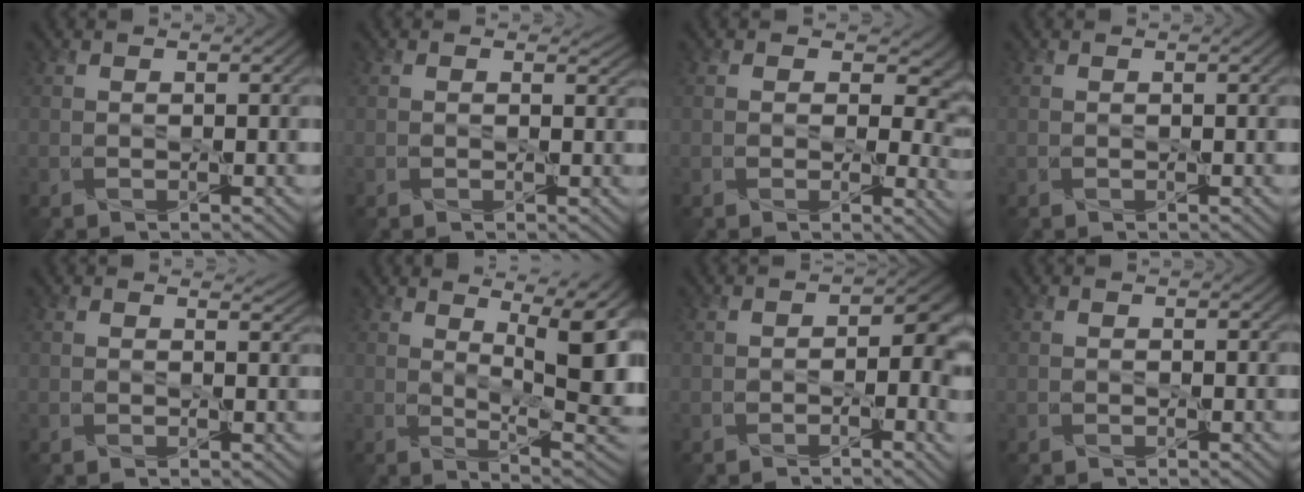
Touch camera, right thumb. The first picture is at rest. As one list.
[{"total": 1.1, "force": [0.6, 0.8, 0.3], "torque": [-0.007, -0.007, 0.006]}, {"total": 6.7, "force": [1.0, 4.7, 4.7], "torque": [-0.054, -0.014, 0.010]}, {"total": 0.0}, {"total": 1.4, "force": [1.2, 0.6, 0.5], "torque": [-0.009, -0.004, 0.020]}, {"total": 12.0, "force": [3.6, 3.6, 10.9], "torque": [-0.151, 0.027, 0.061]}, {"total": 5.7, "force": [-1.0, 3.5, 4.4], "torque": [-0.043, -0.015, -0.018]}, {"total": 0.0}]